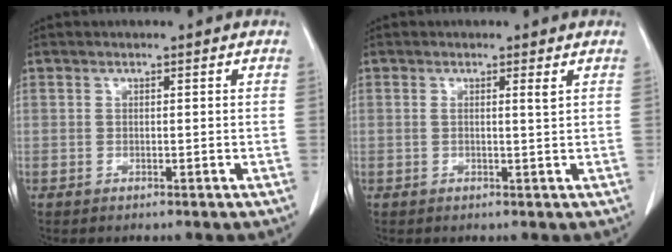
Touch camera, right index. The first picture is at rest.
{"total": 1.2, "force": [0.6, -0.3, 1.1], "torque": [-0.022, -0.002, 0.008]}